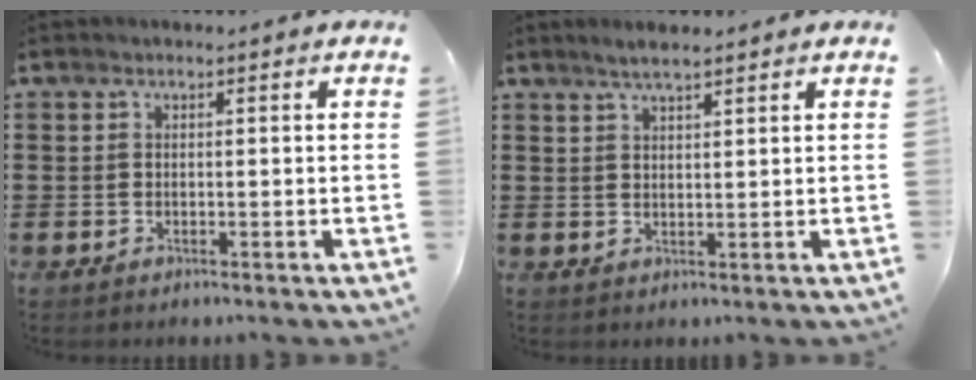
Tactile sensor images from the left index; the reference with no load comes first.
{"total": 2.5, "force": [2.0, 0.4, 1.4], "torque": [-0.031, 0.005, 0.037]}